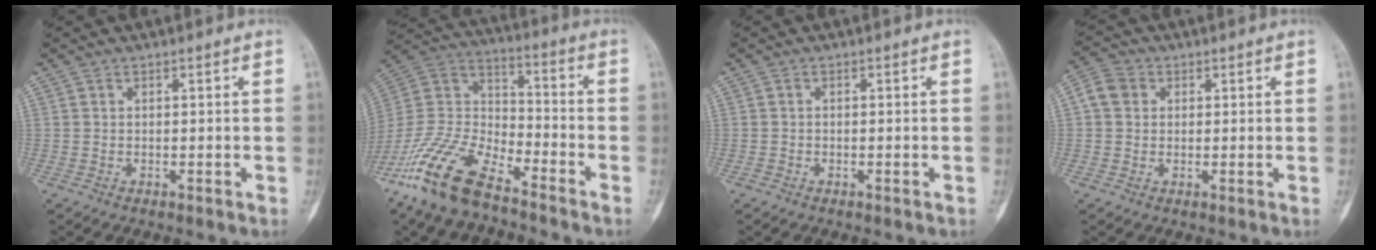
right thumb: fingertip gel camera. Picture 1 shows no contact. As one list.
[{"total": 18.2, "force": [-12.9, 7.2, 10.6], "torque": [-0.209, 0.058, -0.251]}, {"total": 0.5, "force": [-0.3, 0.5, 0.1], "torque": [0.005, 0.004, -0.008]}, {"total": 4.8, "force": [1.0, 4.2, 2.2], "torque": [-0.033, 0.010, 0.013]}]